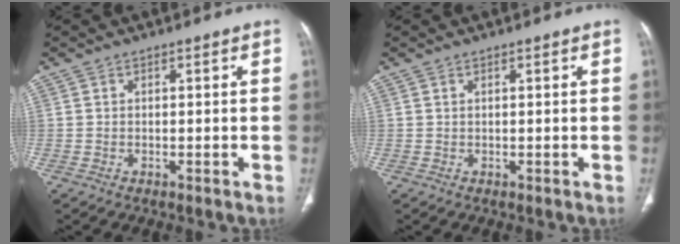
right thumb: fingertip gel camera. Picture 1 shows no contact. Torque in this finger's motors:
{"motor_torque": [-0.08, 0.08, 0.00, 0.00, 0.00]}